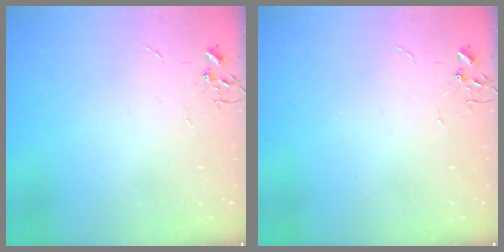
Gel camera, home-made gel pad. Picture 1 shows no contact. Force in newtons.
{"total": 0.0}